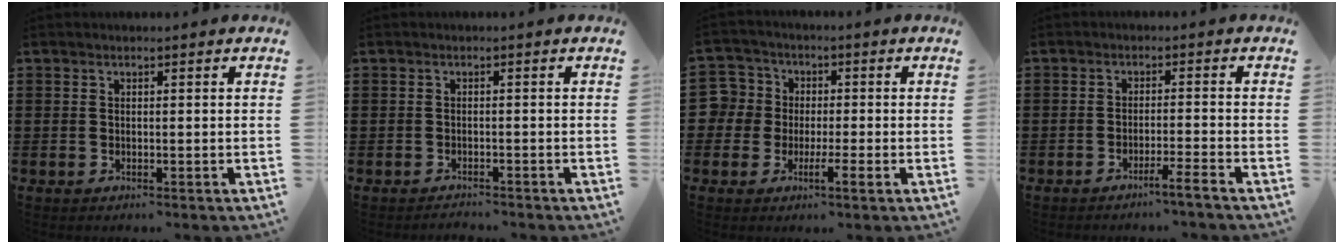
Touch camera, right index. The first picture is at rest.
{"total": 1.2, "force": [-1.2, 0.1, -0.2], "torque": [-0.001, 0.002, -0.026]}
{"total": 5.0, "force": [-1.1, 4.6, 1.5], "torque": [-0.066, 0.008, -0.030]}
{"total": 2.8, "force": [-2.3, -0.8, 1.4], "torque": [-0.021, -0.005, -0.043]}